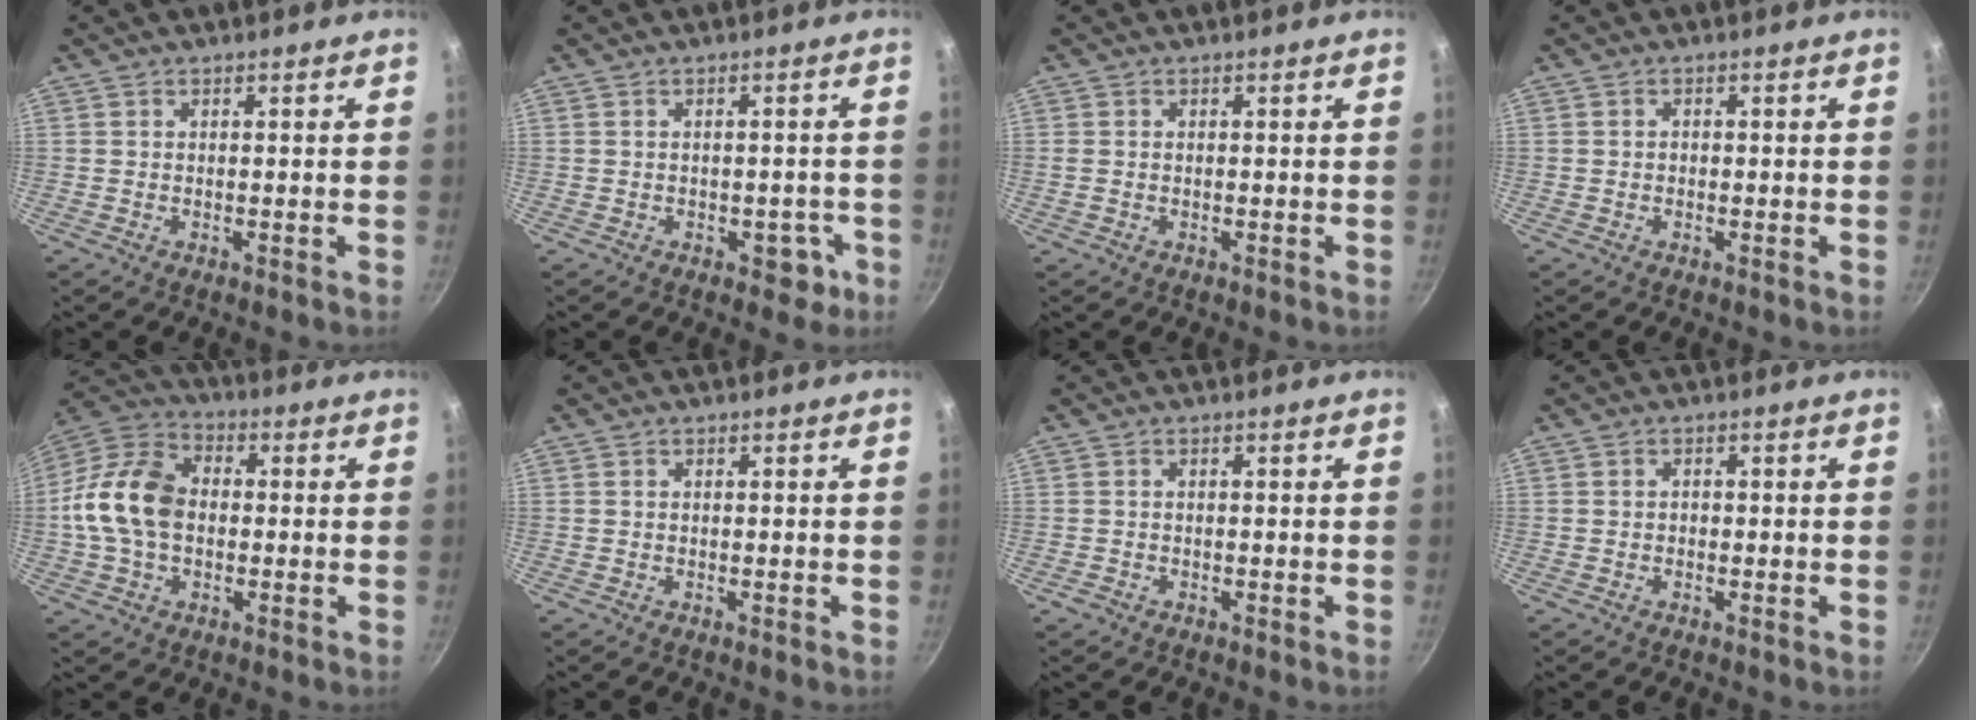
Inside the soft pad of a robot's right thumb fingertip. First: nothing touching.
{"total": 3.6, "force": [-1.5, 2.5, 2.1], "torque": [-0.001, 0.016, -0.006]}
{"total": 1.1, "force": [-0.1, 0.9, 0.6], "torque": [-0.011, 0.002, -0.002]}
{"total": 0.7, "force": [-0.2, 0.6, 0.2], "torque": [-0.004, 0.002, -0.005]}
{"total": 14.6, "force": [-0.5, 10.3, 10.3], "torque": [-0.176, 0.030, -0.027]}
{"total": 0.0}
{"total": 0.9, "force": [-0.6, 0.6, 0.2], "torque": [-0.007, 0.002, -0.009]}
{"total": 0.8, "force": [-0.3, 0.7, 0.3], "torque": [-0.004, 0.002, -0.007]}